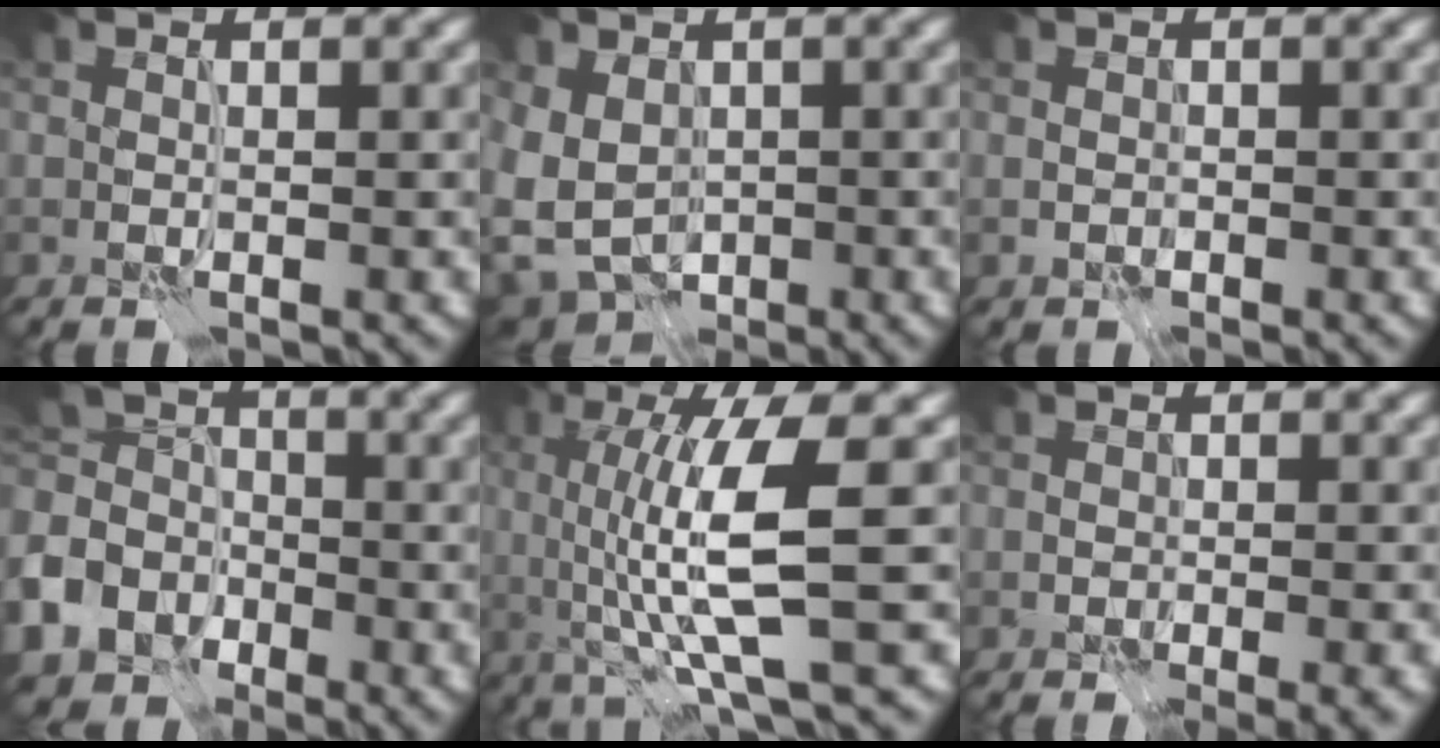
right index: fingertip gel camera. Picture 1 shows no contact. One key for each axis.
{"total": 6.2, "fx": -1.0, "fy": 4.8, "fz": 3.7, "tx": -0.084, "ty": -0.013, "tz": -0.025}
{"total": 0.9, "fx": -0.2, "fy": 0.8, "fz": 0.4, "tx": -0.008, "ty": -0.003, "tz": 0.001}
{"total": 7.1, "fx": -4.5, "fy": 5.0, "fz": 2.3, "tx": -0.060, "ty": -0.004, "tz": -0.094}
{"total": 8.2, "fx": 0.2, "fy": 1.5, "fz": 8.1, "tx": -0.119, "ty": -0.005, "tz": 0.007}
{"total": 3.1, "fx": -1.7, "fy": 1.2, "fz": 2.3, "tx": -0.021, "ty": -0.007, "tz": -0.014}